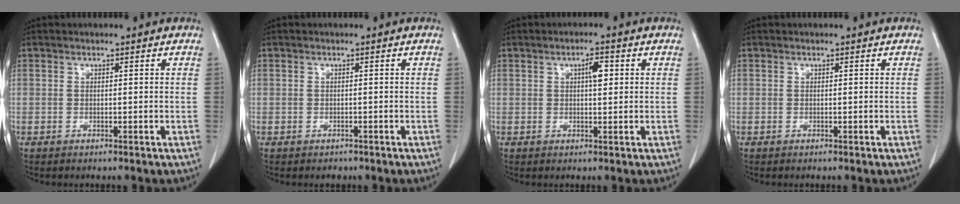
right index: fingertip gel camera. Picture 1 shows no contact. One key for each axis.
{"total": 1.2, "fx": -0.7, "fy": 1.0, "fz": 0.0, "tx": -0.009, "ty": 0.002, "tz": -0.012}
{"total": 2.7, "fx": 0.8, "fy": 0.8, "fz": 2.5, "tx": -0.042, "ty": 0.003, "tz": 0.012}
{"total": 0.0}